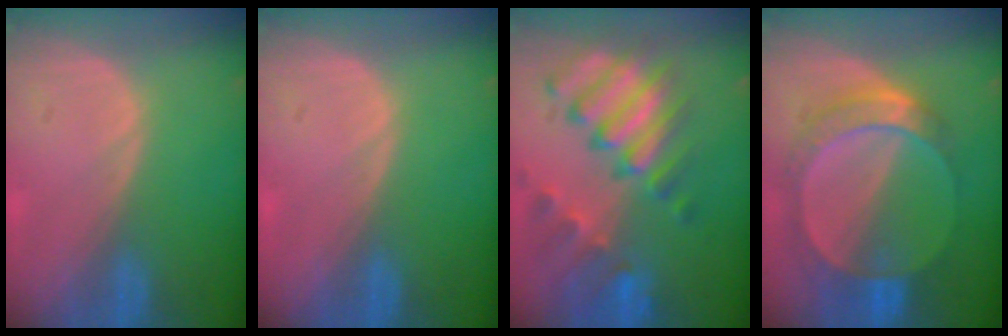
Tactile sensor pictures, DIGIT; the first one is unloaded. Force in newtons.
{"total": 0.0}
{"total": 11.3, "press": 9.8, "slide": 5.7}
{"total": 8.2, "press": 7.7, "slide": 2.7}